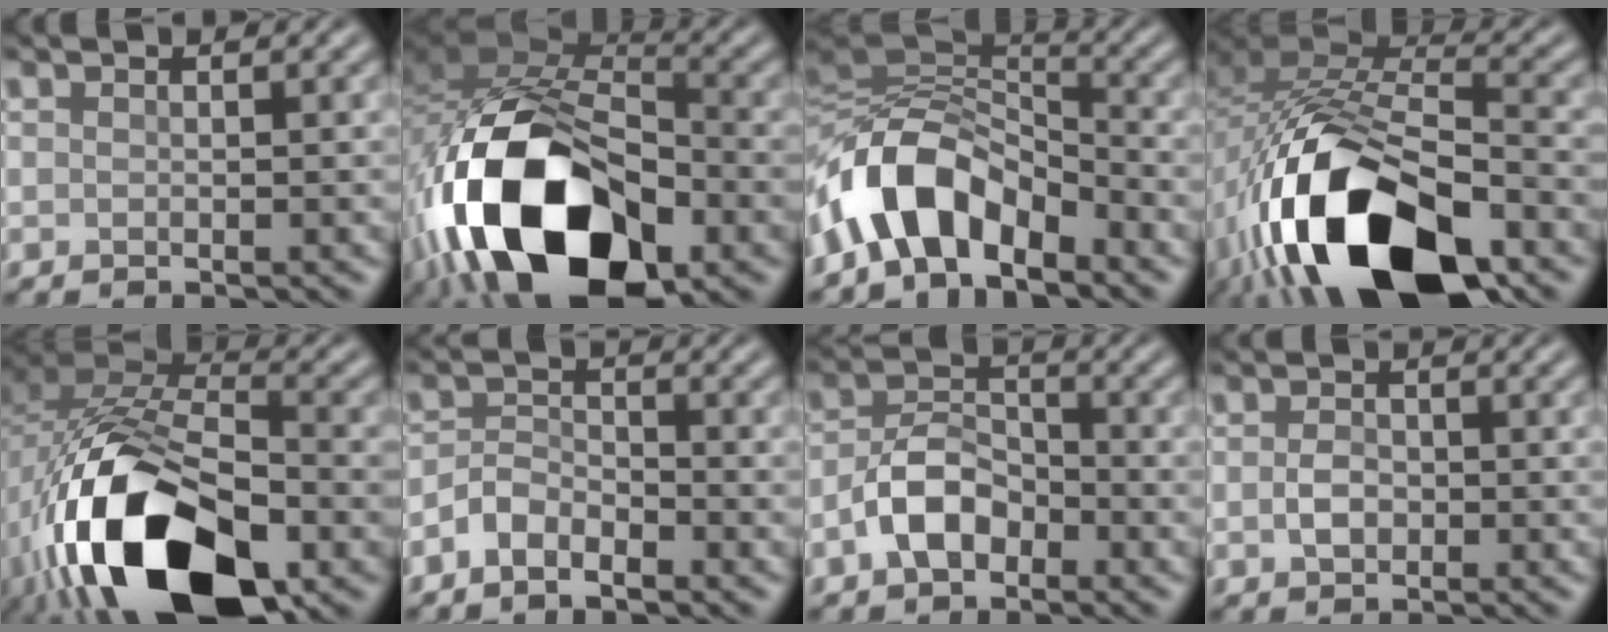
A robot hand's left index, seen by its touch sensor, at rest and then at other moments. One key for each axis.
{"total": 17.6, "fx": -7.4, "fy": 9.8, "fz": 12.6, "tx": -0.230, "ty": -0.012, "tz": -0.135}
{"total": 8.6, "fx": -4.9, "fy": 4.5, "fz": 5.6, "tx": -0.099, "ty": 0.010, "tz": -0.100}
{"total": 17.1, "fx": -8.0, "fy": 8.3, "fz": 12.6, "tx": -0.243, "ty": -0.020, "tz": -0.143}
{"total": 17.3, "fx": -7.1, "fy": 9.0, "fz": 13.0, "tx": -0.247, "ty": -0.024, "tz": -0.123}
{"total": 2.6, "fx": -1.7, "fy": 1.3, "fz": 1.5, "tx": -0.027, "ty": 0.008, "tz": -0.040}
{"total": 4.4, "fx": -2.0, "fy": 2.7, "fz": 2.8, "tx": -0.054, "ty": 0.009, "tz": -0.044}
{"total": 1.9, "fx": -0.3, "fy": 1.3, "fz": 1.3, "tx": -0.028, "ty": 0.000, "tz": -0.009}